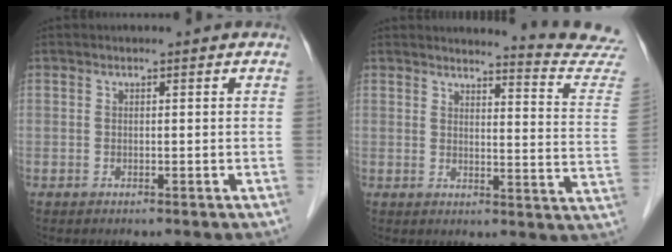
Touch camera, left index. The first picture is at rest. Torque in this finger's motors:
{"motor_torque": [-0.09, -0.14, 0.03, 0.01]}